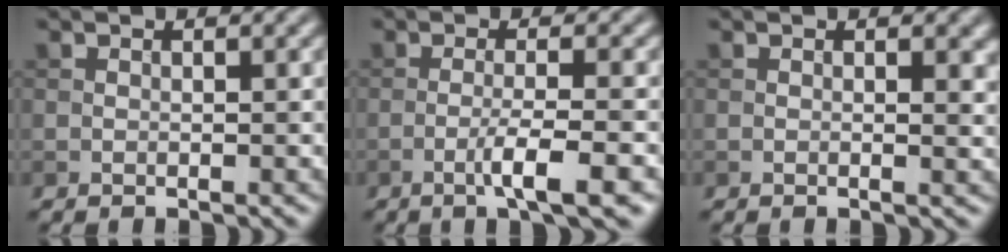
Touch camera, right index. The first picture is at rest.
{"total": 4.1, "force": [-1.6, 0.5, 3.7], "torque": [-0.061, 0.006, -0.035]}
{"total": 1.6, "force": [0.3, 0.5, 1.5], "torque": [-0.017, -0.005, 0.004]}